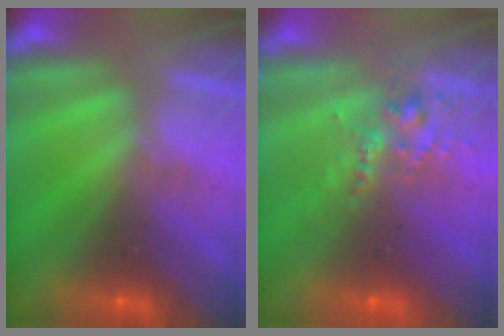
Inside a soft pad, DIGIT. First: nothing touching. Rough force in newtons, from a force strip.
{"total": 2.6}